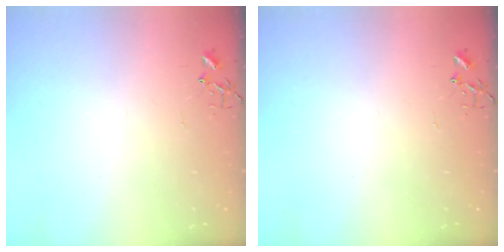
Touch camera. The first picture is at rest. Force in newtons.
{"total": 0.0}